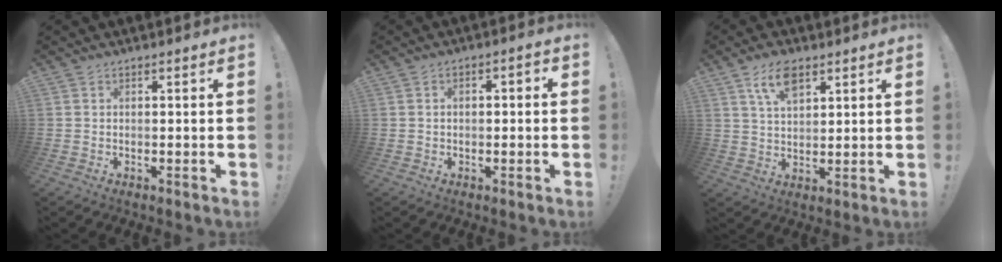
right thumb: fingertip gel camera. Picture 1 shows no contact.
{"total": 2.1, "force": [-0.8, 1.3, 1.5], "torque": [-0.018, 0.007, -0.017]}
{"total": 8.4, "force": [4.9, 4.0, 5.5], "torque": [-0.094, -0.012, 0.090]}